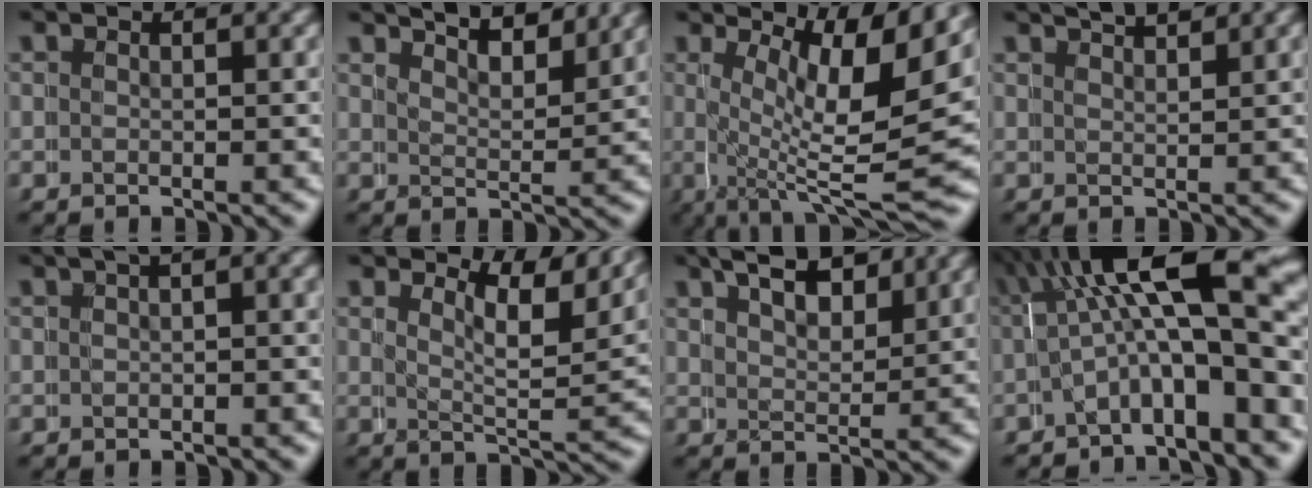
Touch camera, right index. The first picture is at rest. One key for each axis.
{"total": 5.9, "fx": 5.4, "fy": 1.4, "fz": 2.0, "tx": -0.033, "ty": 0.002, "tz": 0.080}
{"total": 11.1, "fx": 1.1, "fy": 4.1, "fz": 10.2, "tx": -0.147, "ty": -0.019, "tz": 0.015}
{"total": 3.2, "fx": 3.2, "fy": 0.3, "fz": 0.7, "tx": -0.010, "ty": -0.003, "tz": 0.052}
{"total": 2.6, "fx": 0.8, "fy": 1.4, "fz": 2.1, "tx": -0.015, "ty": 0.018, "tz": 0.002}
{"total": 5.5, "fx": 4.1, "fy": 1.7, "fz": 3.2, "tx": -0.056, "ty": -0.009, "tz": 0.056}
{"total": 7.1, "fx": 4.6, "fy": 4.1, "fz": 3.6, "tx": -0.061, "ty": 0.007, "tz": 0.059}
{"total": 11.0, "fx": 1.0, "fy": 5.6, "fz": 9.4, "tx": -0.159, "ty": -0.001, "tz": 0.013}